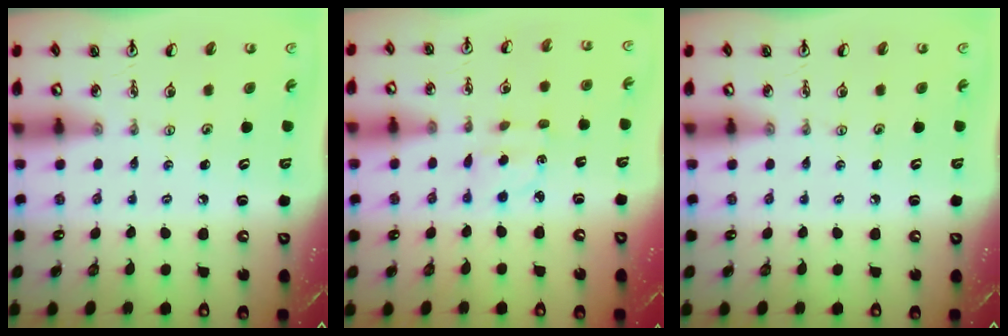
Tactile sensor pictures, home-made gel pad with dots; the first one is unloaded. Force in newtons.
{"total": 2.9, "press": 2.8, "slide": 0.8}
{"total": 0.0}